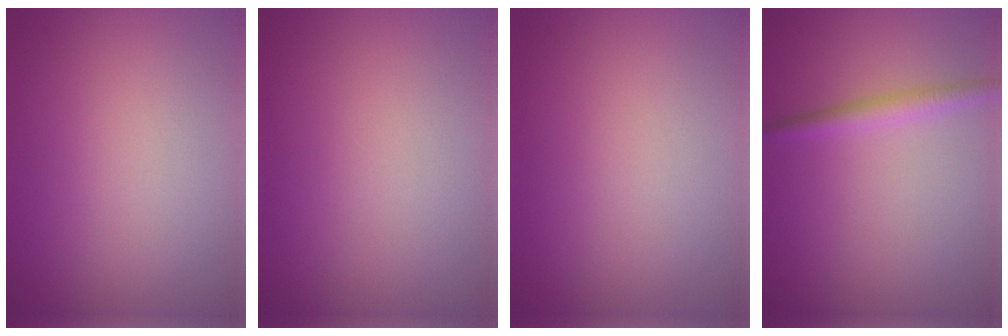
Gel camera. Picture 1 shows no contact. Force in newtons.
{"total": 0.0}
{"total": 0.0}
{"total": 1.9, "press": 1.9, "slide": 0.1}